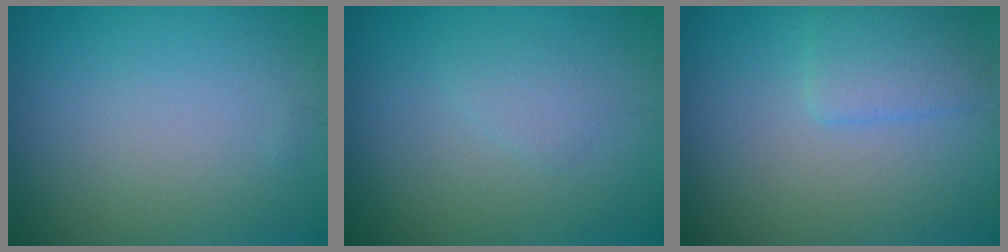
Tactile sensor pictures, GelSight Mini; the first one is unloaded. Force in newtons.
{"total": 1.1, "press": 1.1, "slide": 0.1}
{"total": 2.6, "press": 2.6, "slide": 0.1}